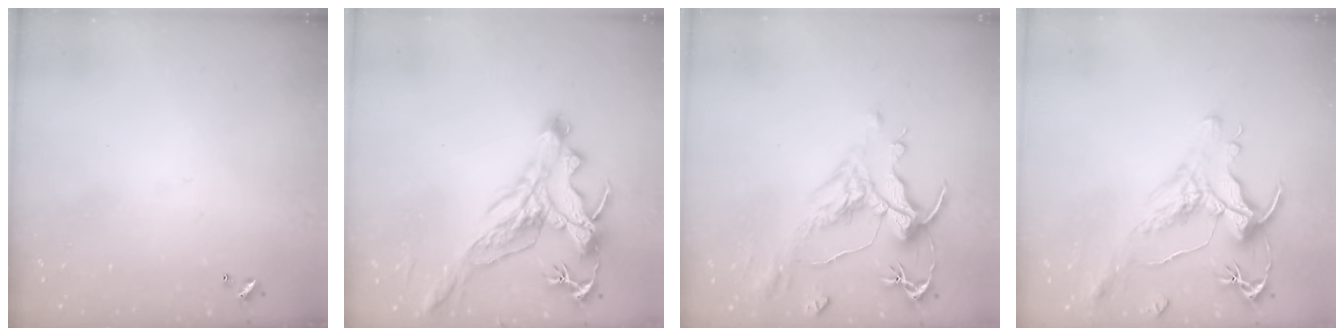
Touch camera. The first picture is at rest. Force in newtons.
{"total": 3.9, "press": 3.5, "slide": 1.6}
{"total": 2.0, "press": 1.5, "slide": 1.4}
{"total": 1.5, "press": 0.7, "slide": 1.3}